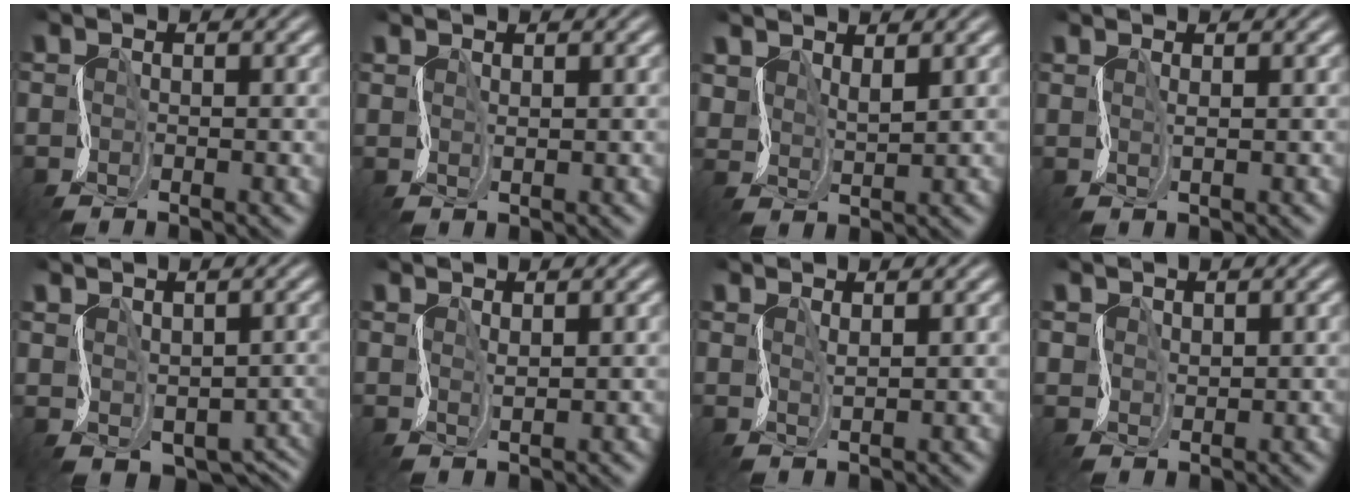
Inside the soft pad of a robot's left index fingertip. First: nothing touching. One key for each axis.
{"total": 1.1, "fx": 1.0, "fy": 0.0, "fz": -0.4, "tx": 0.007, "ty": 0.003, "tz": 0.020}
{"total": 2.4, "fx": 2.3, "fy": 0.8, "fz": 0.2, "tx": -0.016, "ty": 0.000, "tz": 0.050}
{"total": 1.1, "fx": 0.9, "fy": -0.4, "fz": -0.4, "tx": 0.005, "ty": 0.004, "tz": 0.019}
{"total": 4.2, "fx": 0.1, "fy": 3.6, "fz": 2.2, "tx": -0.029, "ty": -0.016, "tz": 0.027}
{"total": 1.3, "fx": 1.2, "fy": -0.2, "fz": -0.3, "tx": 0.001, "ty": 0.003, "tz": 0.026}
{"total": 1.4, "fx": 1.3, "fy": -0.3, "fz": -0.3, "tx": 0.001, "ty": 0.004, "tz": 0.027}
{"total": 1.7, "fx": 1.4, "fy": 0.7, "fz": -0.5, "tx": 0.006, "ty": 0.004, "tz": 0.028}